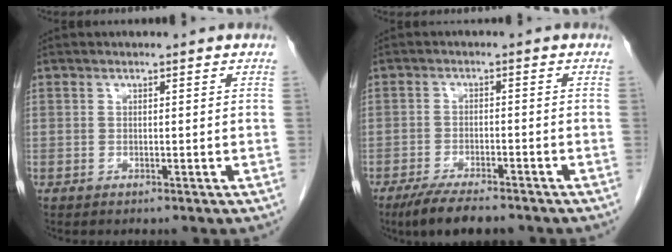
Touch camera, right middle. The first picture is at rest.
{"total": 7.5, "force": [-6.0, 1.7, 4.1], "torque": [-0.069, -0.015, -0.099]}